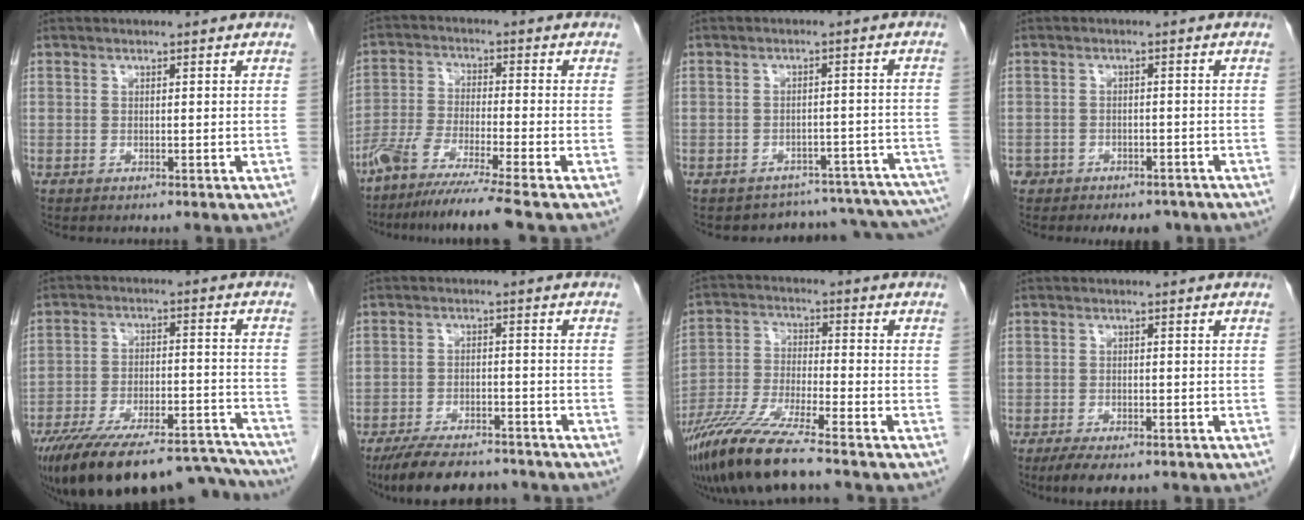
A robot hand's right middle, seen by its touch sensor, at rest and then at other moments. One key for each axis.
{"total": 8.8, "fx": -7.1, "fy": -1.4, "fz": 5.1, "tx": -0.091, "ty": -0.034, "tz": -0.130}
{"total": 14.9, "fx": -14.2, "fy": 4.3, "fz": 1.9, "tx": 0.002, "ty": 0.047, "tz": -0.154}
{"total": 6.3, "fx": -4.9, "fy": 3.6, "fz": 1.5, "tx": -0.016, "ty": 0.016, "tz": -0.065}
{"total": 24.8, "fx": -21.9, "fy": 5.2, "fz": 10.4, "tx": -0.153, "ty": -0.003, "tz": -0.322}
{"total": 12.1, "fx": -10.5, "fy": 3.2, "fz": 5.1, "tx": -0.082, "ty": -0.004, "tz": -0.159}
{"total": 11.7, "fx": -9.1, "fy": 0.0, "fz": 7.3, "tx": -0.150, "ty": -0.034, "tz": -0.172}
{"total": 5.5, "fx": -4.1, "fy": 1.9, "fz": 3.1, "tx": -0.049, "ty": -0.009, "tz": -0.060}